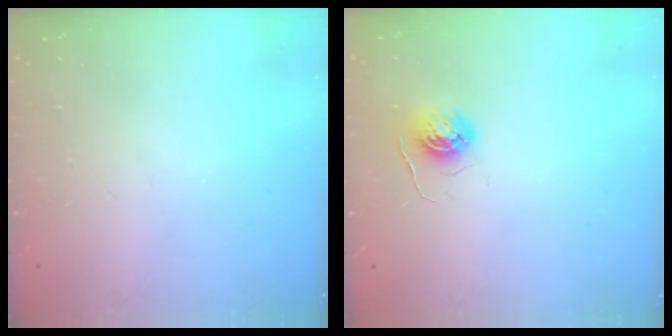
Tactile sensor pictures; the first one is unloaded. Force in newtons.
{"total": 4.3, "press": 4.3, "slide": 0.5}